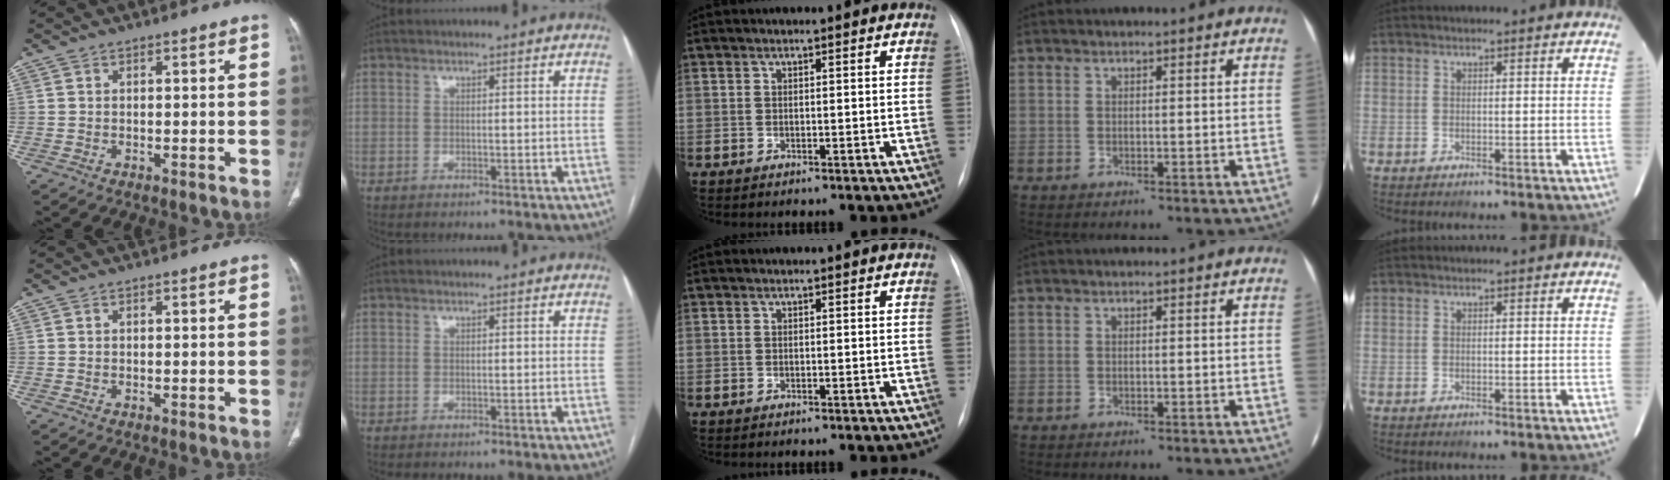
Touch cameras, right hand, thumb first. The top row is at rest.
{}